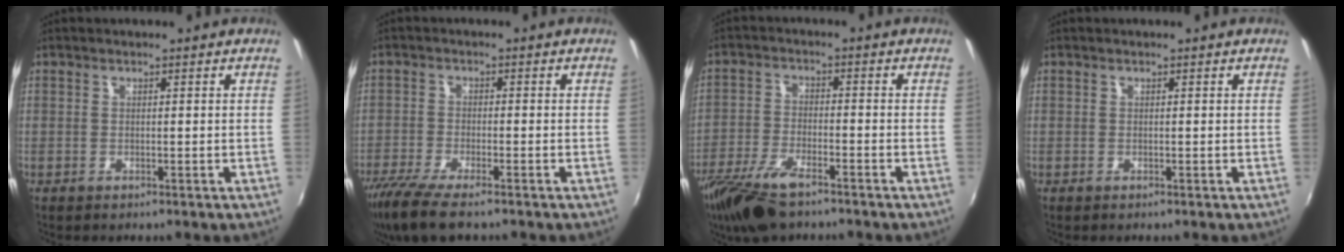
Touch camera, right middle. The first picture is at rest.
{"total": 10.4, "force": [-8.0, 2.1, 6.3], "torque": [-0.151, -0.041, -0.147]}
{"total": 10.8, "force": [-7.8, 3.4, 6.7], "torque": [-0.158, -0.027, -0.154]}
{"total": 0.0}